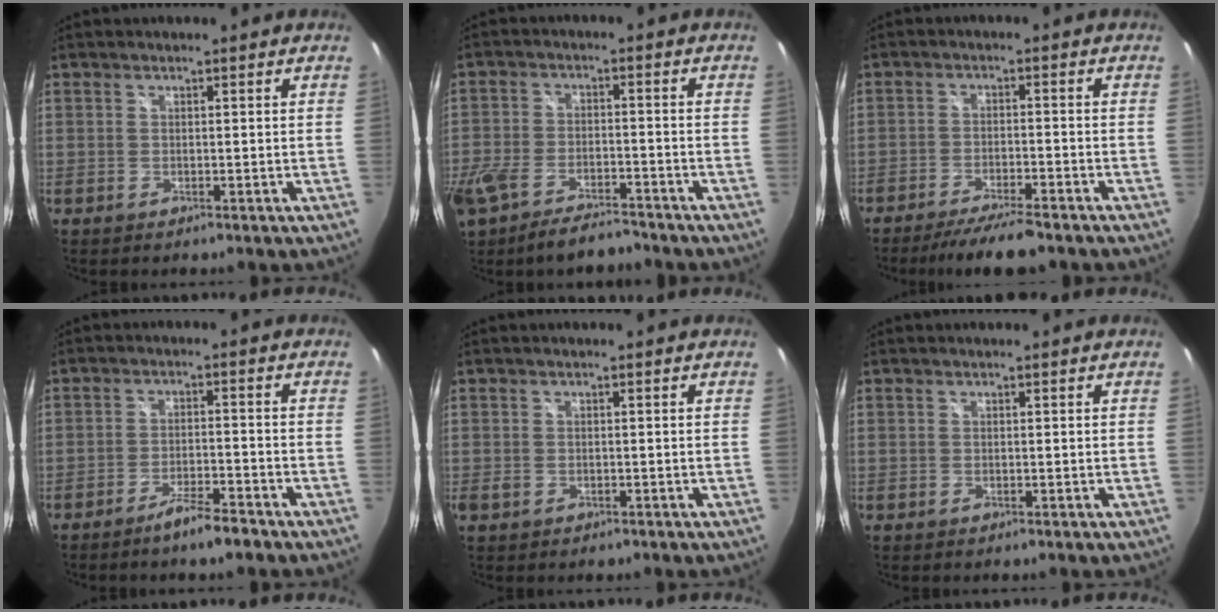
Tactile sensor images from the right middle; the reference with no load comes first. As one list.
[{"total": 12.3, "force": [-9.1, 5.2, 6.5], "torque": [-0.163, -0.031, -0.159]}, {"total": 9.0, "force": [-7.7, 1.2, 4.5], "torque": [-0.099, -0.014, -0.124]}, {"total": 5.3, "force": [-4.3, 0.5, 2.9], "torque": [-0.070, -0.002, -0.073]}, {"total": 1.8, "force": [-0.8, 1.4, 0.9], "torque": [-0.017, -0.005, -0.014]}, {"total": 0.0}]